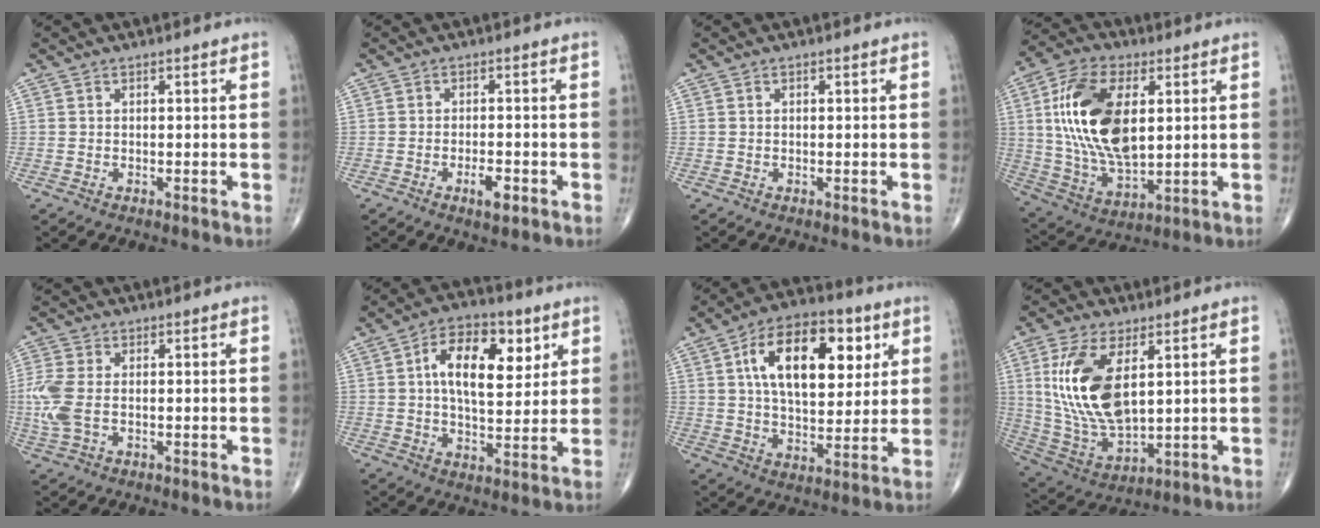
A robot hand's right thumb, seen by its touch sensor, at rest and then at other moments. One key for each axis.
{"total": 3.5, "fx": -1.6, "fy": 1.3, "fz": 2.8, "tx": -0.045, "ty": 0.001, "tz": -0.025}
{"total": 0.0}
{"total": 20.0, "fx": 3.8, "fy": 10.5, "fz": 16.6, "tx": -0.313, "ty": -0.012, "tz": 0.073}
{"total": 7.0, "fx": -0.5, "fy": 4.1, "fz": 5.6, "tx": -0.161, "ty": 0.000, "tz": -0.012}
{"total": 14.0, "fx": 4.3, "fy": 7.4, "fz": 11.1, "tx": -0.152, "ty": -0.008, "tz": 0.068}
{"total": 19.4, "fx": 6.2, "fy": 10.4, "fz": 15.1, "tx": -0.207, "ty": -0.008, "tz": 0.098}
{"total": 17.0, "fx": 4.3, "fy": 8.2, "fz": 14.2, "tx": -0.285, "ty": -0.022, "tz": 0.096}